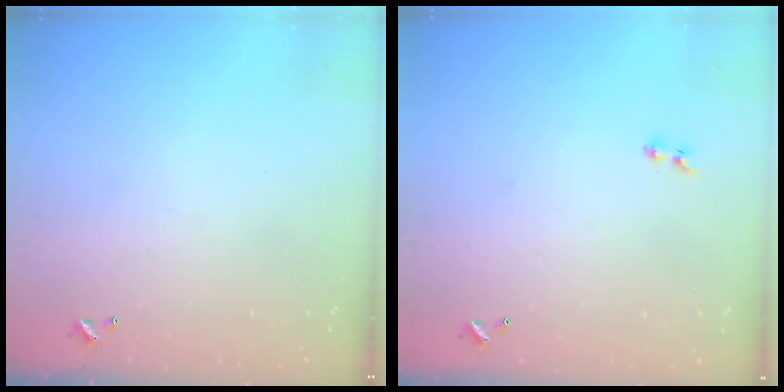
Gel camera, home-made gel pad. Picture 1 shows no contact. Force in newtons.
{"total": 2.0, "press": 1.7, "slide": 1.0}